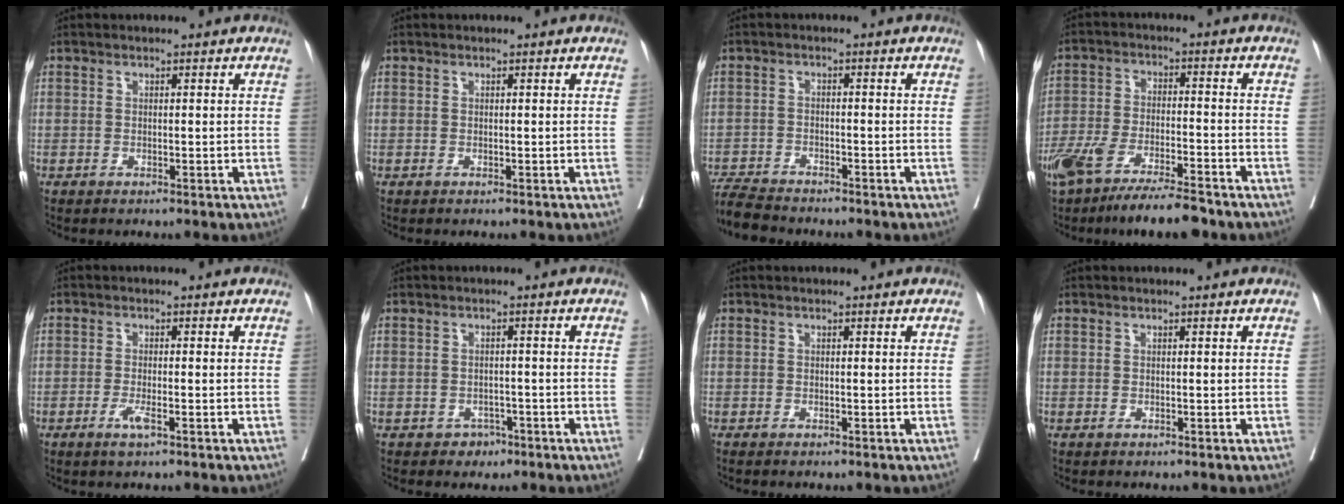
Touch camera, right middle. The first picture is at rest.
{"total": 0.0}
{"total": 5.9, "force": [-5.7, 0.6, 1.4], "torque": [-0.019, -0.018, -0.101]}
{"total": 13.2, "force": [-10.2, 2.2, 8.0], "torque": [-0.145, -0.025, -0.175]}
{"total": 2.4, "force": [-1.2, 0.3, 2.0], "torque": [-0.040, -0.003, -0.022]}
{"total": 2.2, "force": [-1.4, 1.7, 0.4], "torque": [-0.004, 0.007, -0.018]}
{"total": 0.5, "force": [-0.5, 0.1, 0.2], "torque": [-0.005, -0.002, -0.010]}
{"total": 0.0}